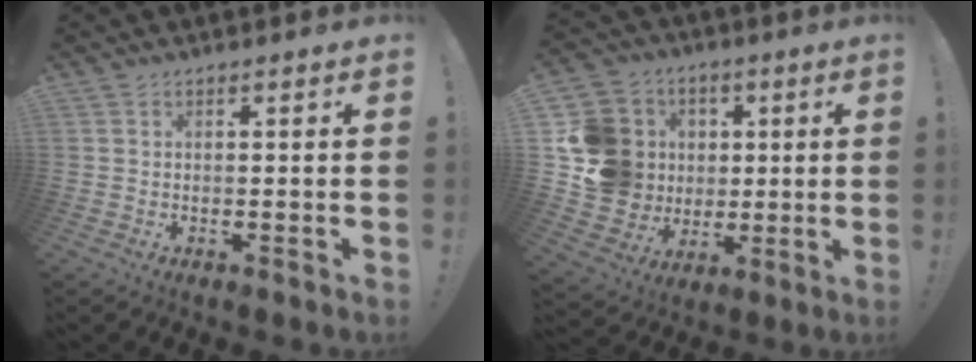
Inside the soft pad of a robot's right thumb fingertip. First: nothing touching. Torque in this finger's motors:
{"motor_torque": [1.58, 1.94, 0.42, -0.22, 0.04]}